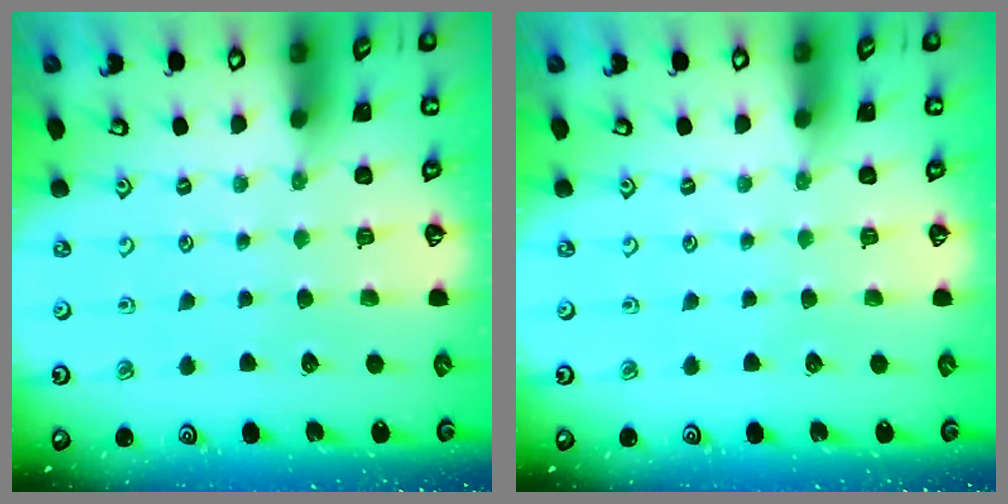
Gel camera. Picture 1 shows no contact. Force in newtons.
{"total": 0.0}